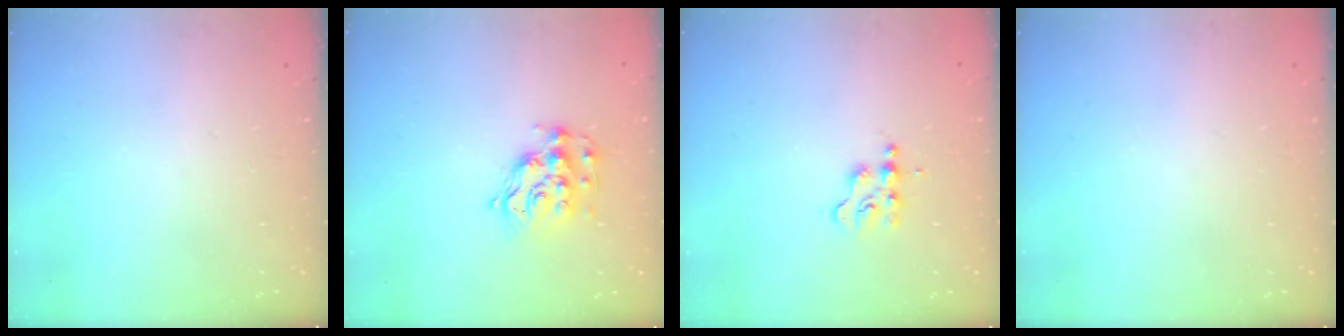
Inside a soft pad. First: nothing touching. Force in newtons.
{"total": 12.9, "press": 12.9, "slide": 1.0}
{"total": 3.0, "press": 3.0, "slide": 0.4}
{"total": 0.0}